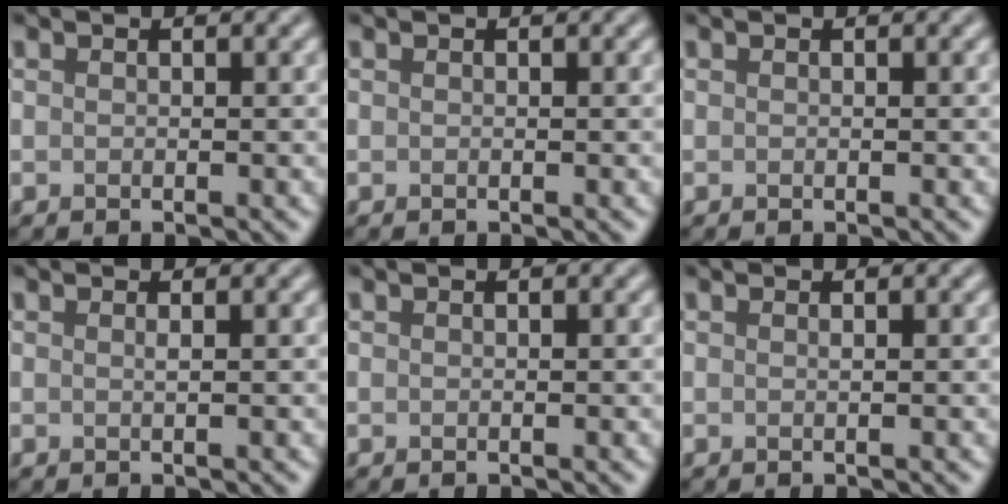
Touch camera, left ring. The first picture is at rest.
{"total": 0.0}
{"total": 0.0}
{"total": 0.6, "force": [0.2, 0.2, 0.6], "torque": [-0.004, 0.000, 0.000]}
{"total": 0.0}
{"total": 0.0}